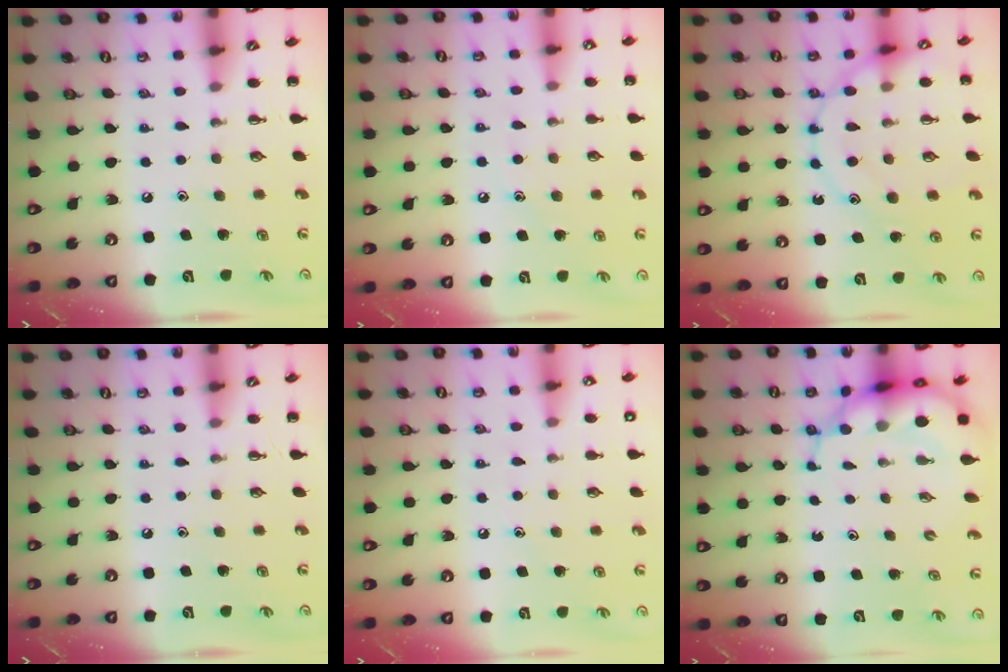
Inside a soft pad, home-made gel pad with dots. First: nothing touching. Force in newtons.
{"total": 7.4, "press": 7.2, "slide": 1.8}
{"total": 15.1, "press": 15.0, "slide": 1.0}
{"total": 0.0}
{"total": 6.0, "press": 5.8, "slide": 1.7}
{"total": 8.3, "press": 8.0, "slide": 2.3}